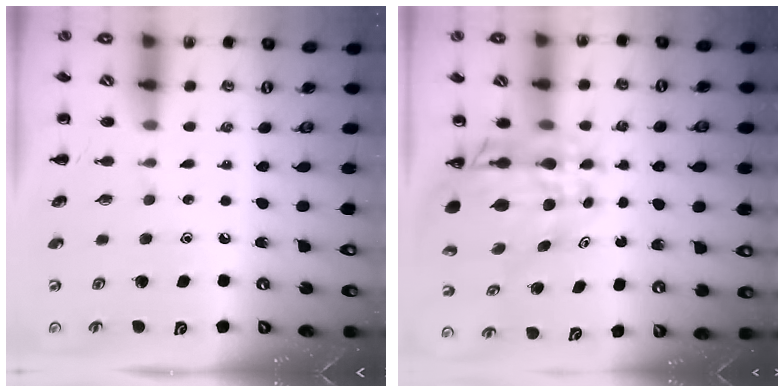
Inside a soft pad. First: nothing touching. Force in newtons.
{"total": 11.5, "press": 10.8, "slide": 3.9}